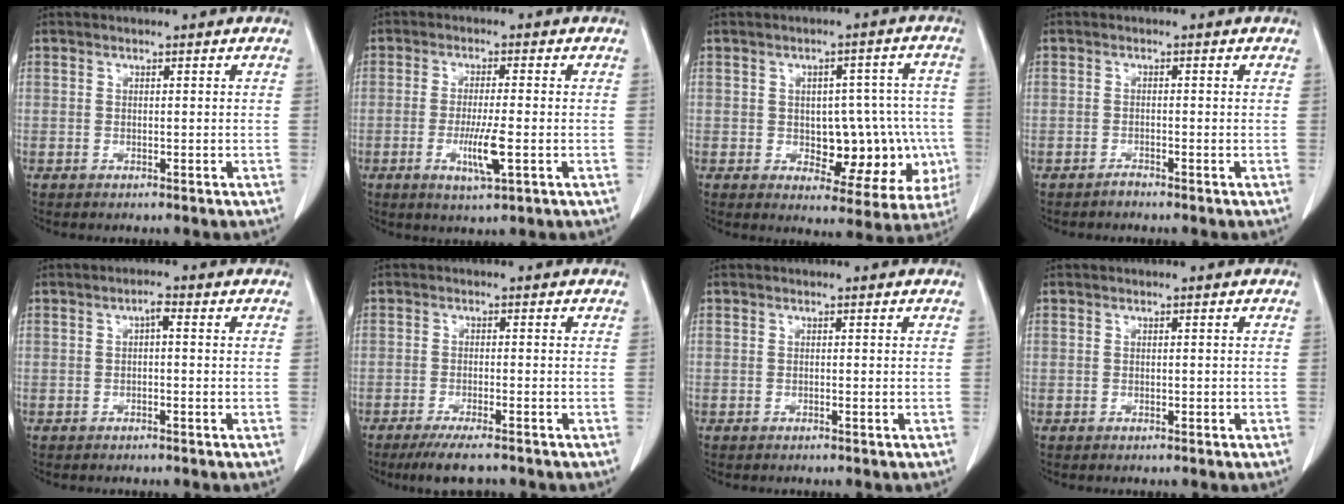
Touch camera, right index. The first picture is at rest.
{"total": 5.7, "force": [-1.7, 0.3, 5.5], "torque": [-0.103, -0.011, -0.026]}
{"total": 13.0, "force": [-2.5, 7.0, 10.7], "torque": [-0.108, 0.030, -0.012]}
{"total": 0.7, "force": [-0.7, 0.1, 0.1], "torque": [0.005, 0.002, -0.012]}
{"total": 1.5, "force": [0.2, 0.4, 1.4], "torque": [-0.019, 0.007, 0.005]}
{"total": 6.1, "force": [-4.8, 0.8, 3.7], "torque": [-0.054, -0.012, -0.074]}
{"total": 0.0}
{"total": 0.0}